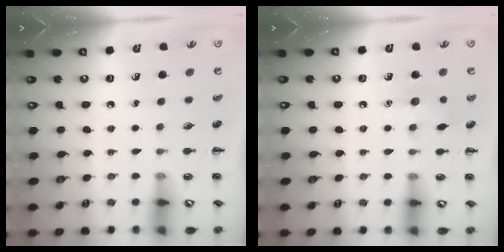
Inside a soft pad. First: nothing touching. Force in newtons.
{"total": 6.6, "press": 6.5, "slide": 1.4}